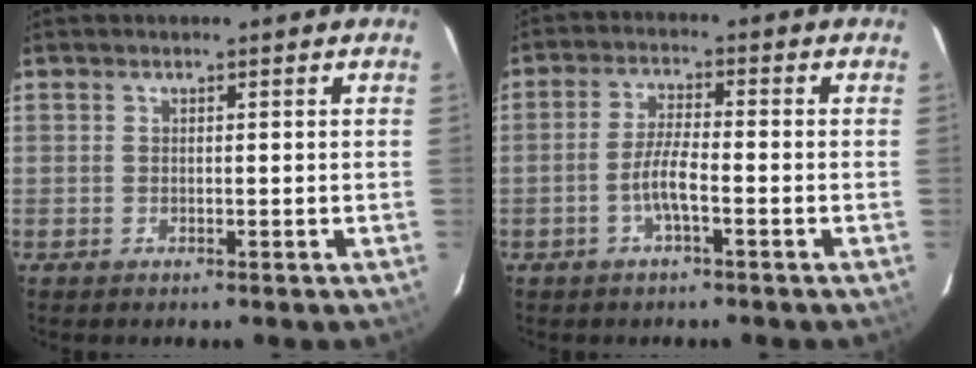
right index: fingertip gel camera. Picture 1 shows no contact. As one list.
[{"total": 4.8, "force": [-2.1, 0.5, 4.3], "torque": [-0.090, 0.004, -0.042]}]